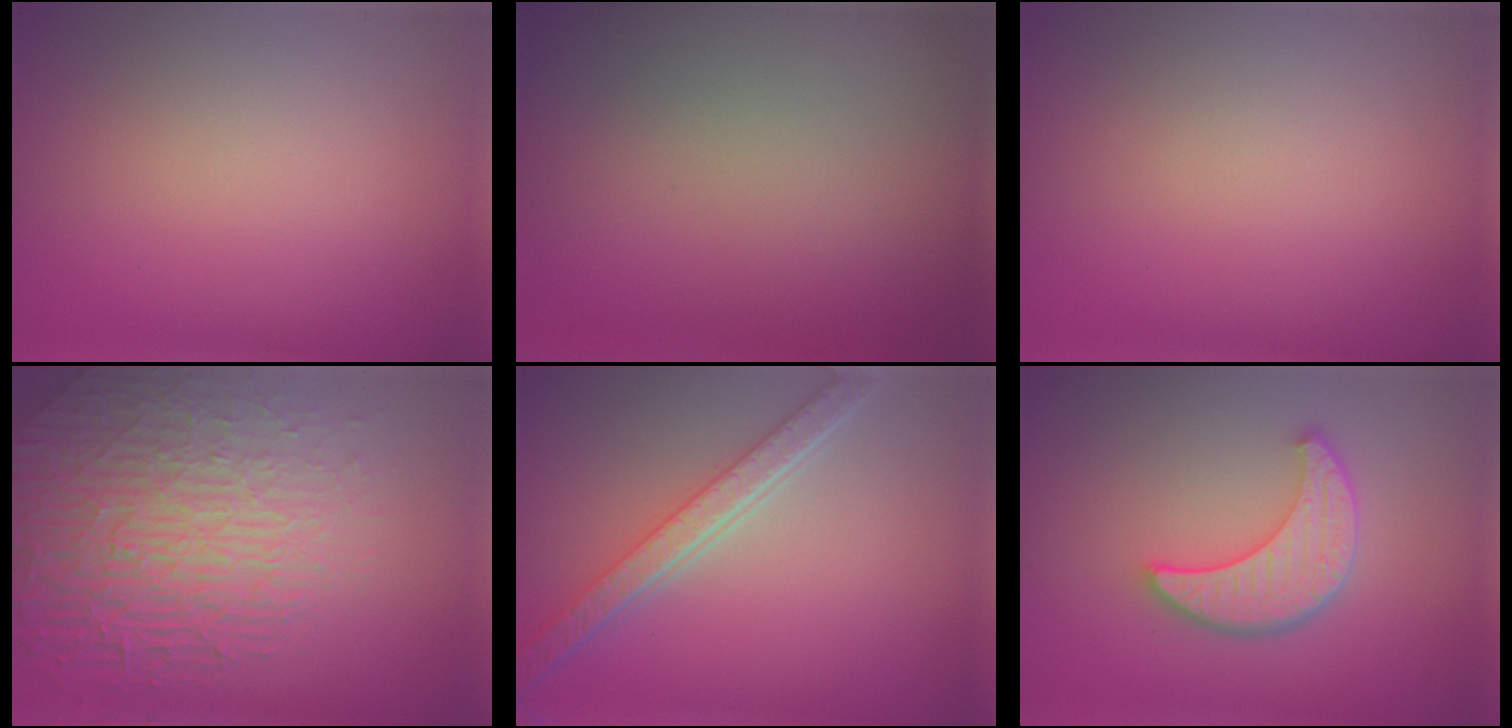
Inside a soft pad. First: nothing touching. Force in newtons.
{"total": 0.0}
{"total": 0.0}
{"total": 8.0, "press": 5.9, "slide": 5.3}
{"total": 5.4, "press": 4.0, "slide": 3.6}
{"total": 4.9, "press": 3.9, "slide": 2.9}